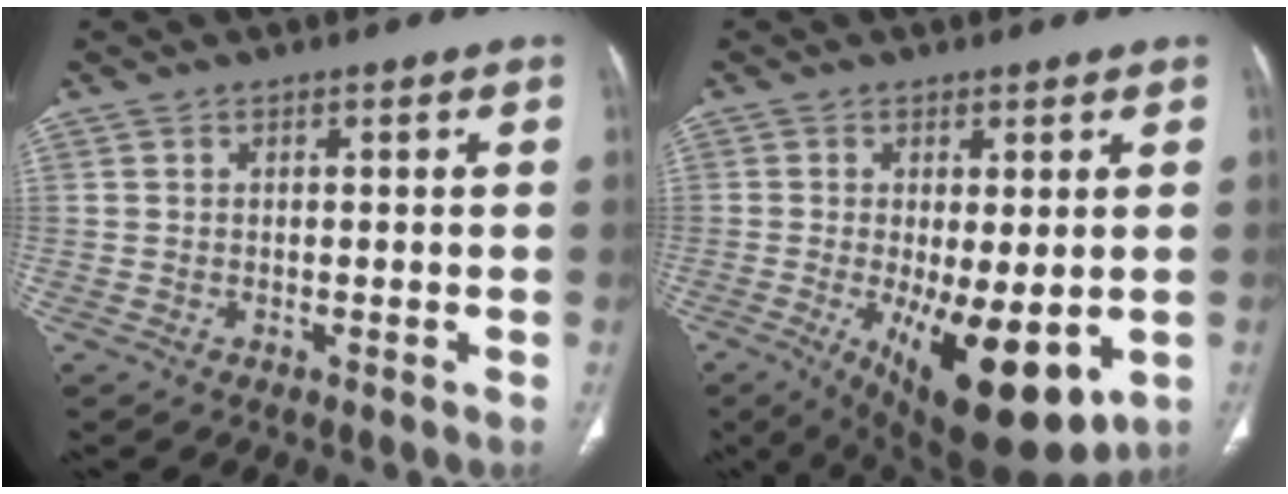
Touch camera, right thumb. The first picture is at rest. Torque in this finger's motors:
{"motor_torque": [1.79, 2.57, 0.25, -0.12, 0.38]}